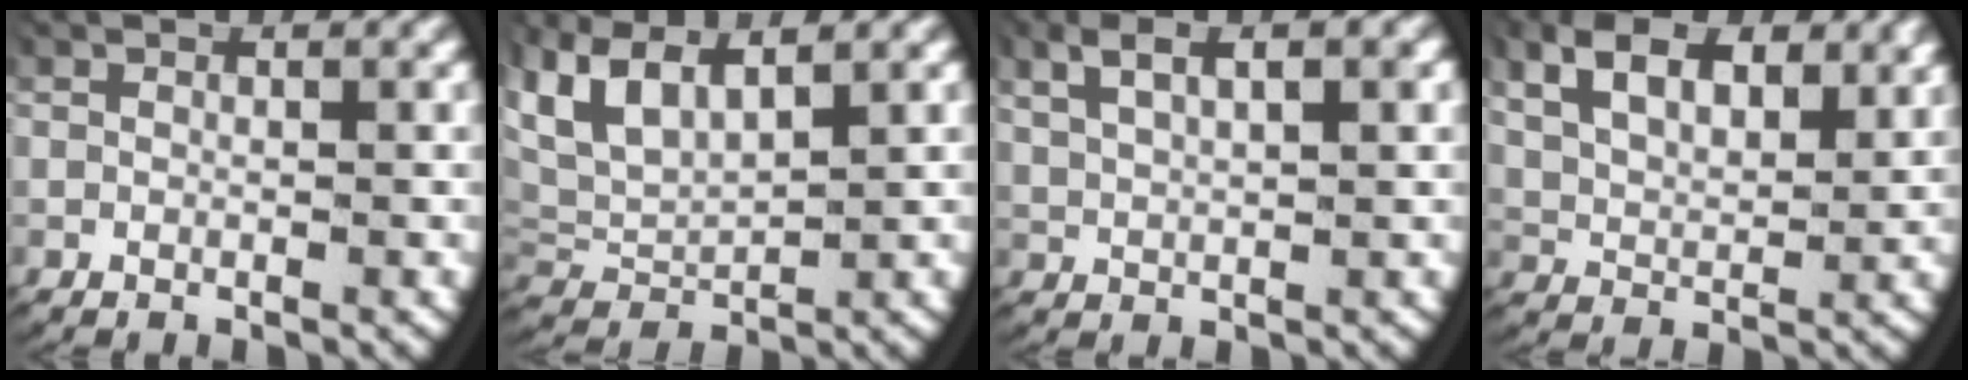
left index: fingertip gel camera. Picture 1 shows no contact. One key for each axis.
{"total": 6.7, "fx": 1.8, "fy": 5.0, "fz": 4.1, "tx": -0.126, "ty": -0.012, "tz": 0.037}
{"total": 4.0, "fx": 2.5, "fy": 1.5, "fz": 2.8, "tx": -0.046, "ty": 0.015, "tz": 0.046}
{"total": 7.1, "fx": 3.5, "fy": 4.7, "fz": 4.0, "tx": -0.083, "ty": 0.000, "tz": 0.053}